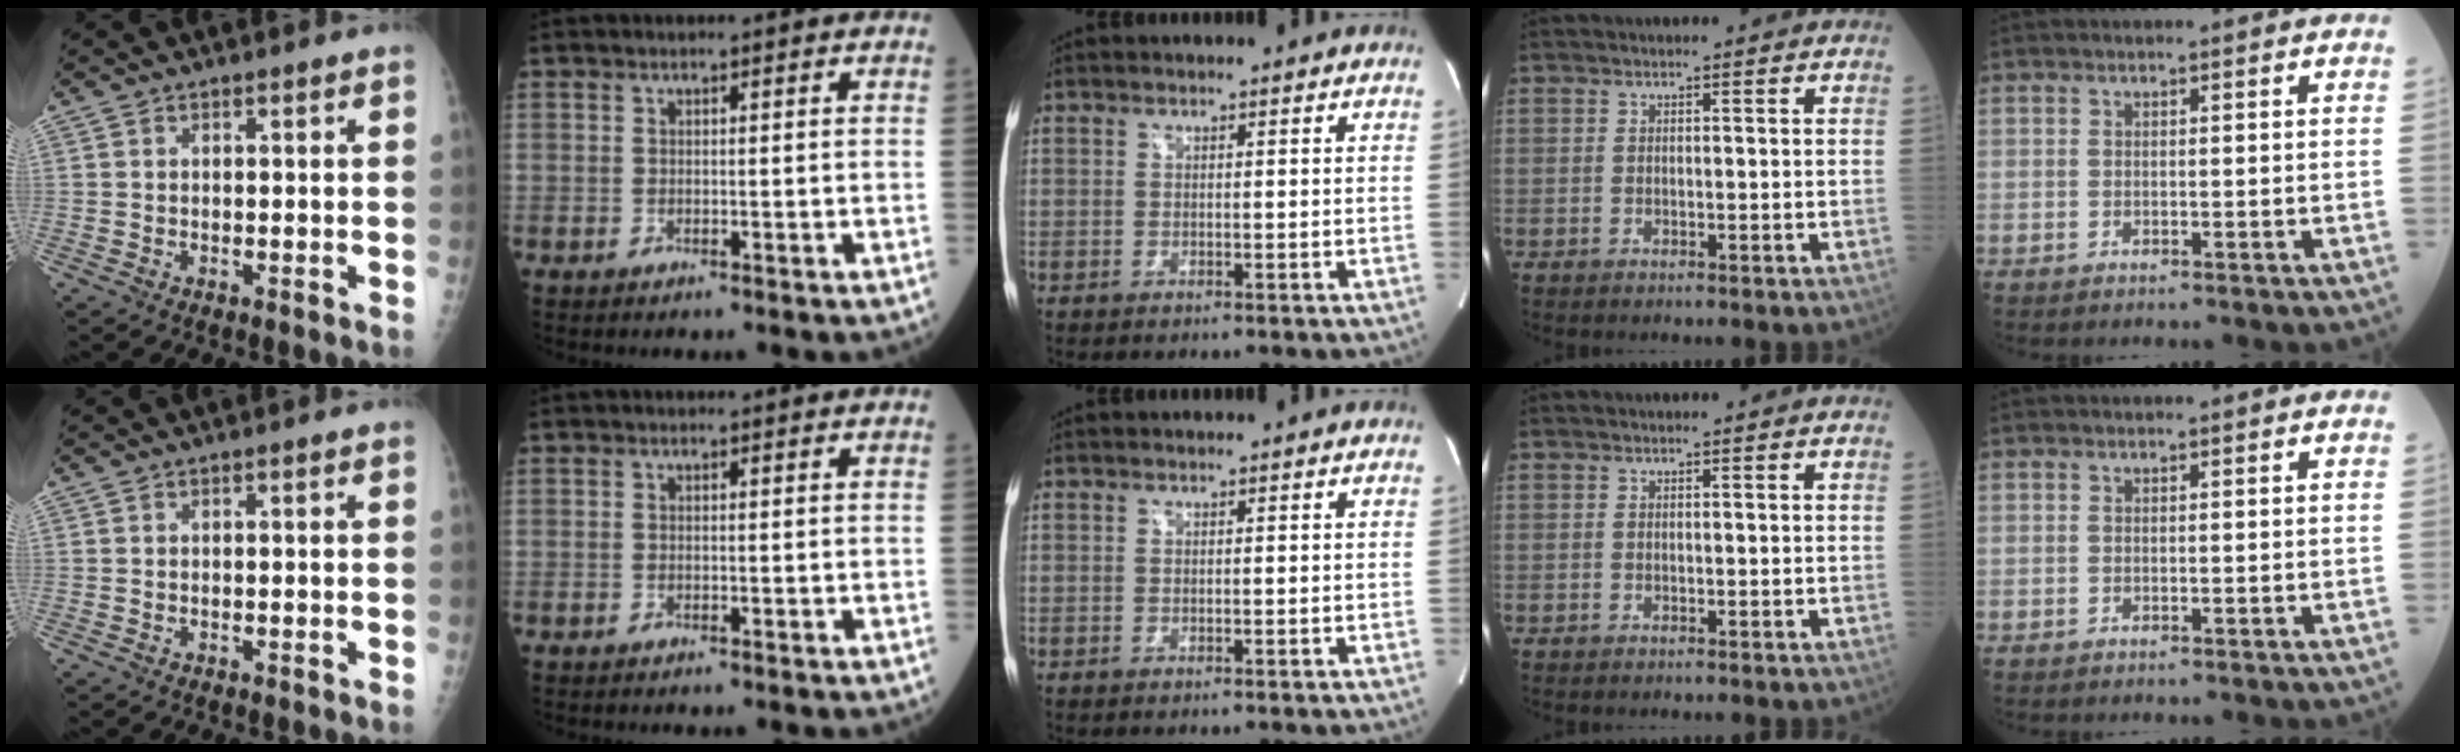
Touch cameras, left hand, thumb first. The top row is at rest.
{}